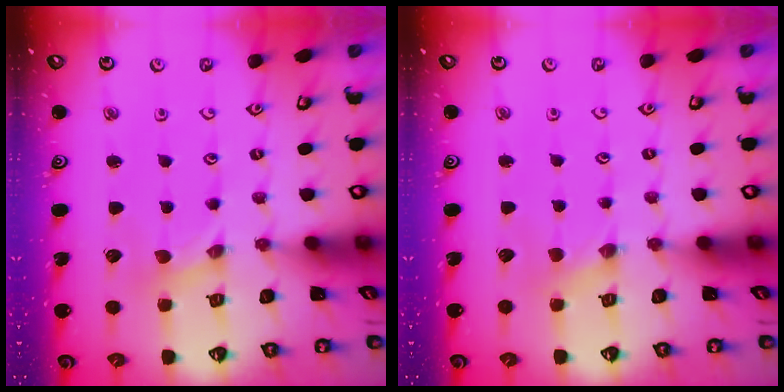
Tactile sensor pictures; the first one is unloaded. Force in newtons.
{"total": 0.7, "press": 0.7, "slide": 0.2}